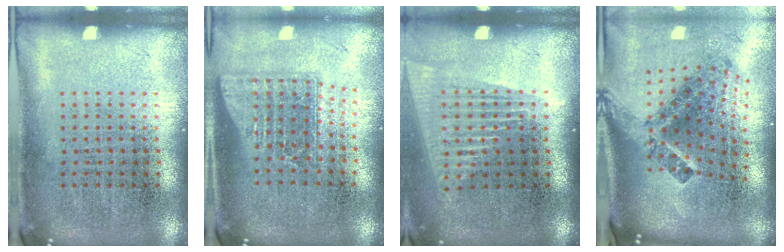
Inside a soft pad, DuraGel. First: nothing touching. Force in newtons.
{"total": 1.6, "press": 1.3, "slide": 1.0}
{"total": 1.7, "press": 1.5, "slide": 0.8}
{"total": 2.9, "press": 1.7, "slide": 2.3}